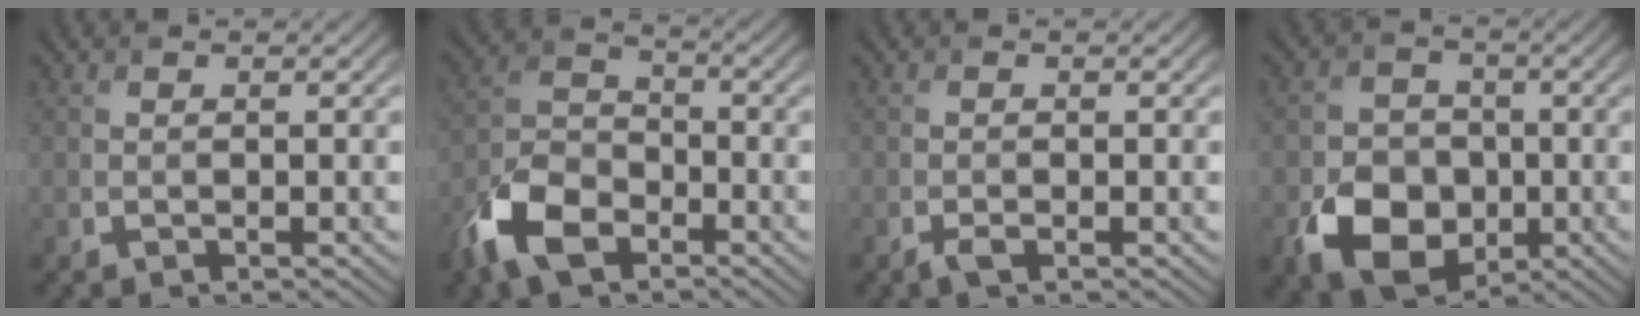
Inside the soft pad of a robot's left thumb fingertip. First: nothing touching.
{"total": 9.4, "force": [-5.5, 5.2, 5.6], "torque": [-0.128, -0.007, -0.123]}
{"total": 1.1, "force": [-0.7, 0.2, 0.8], "torque": [-0.019, -0.001, -0.014]}
{"total": 8.7, "force": [-2.9, 6.8, 4.6], "torque": [-0.094, -0.022, -0.059]}